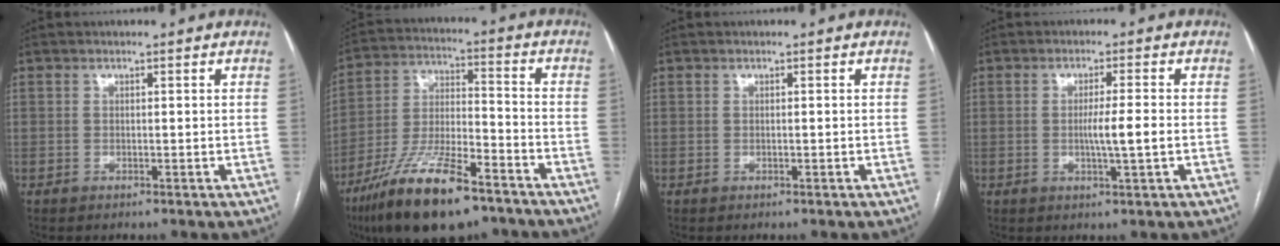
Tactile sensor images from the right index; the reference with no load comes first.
{"total": 17.5, "force": [-11.8, 4.3, 12.2], "torque": [-0.244, -0.016, -0.212]}
{"total": 0.0}
{"total": 4.3, "force": [-0.5, -0.3, 4.2], "torque": [-0.073, -0.004, -0.009]}